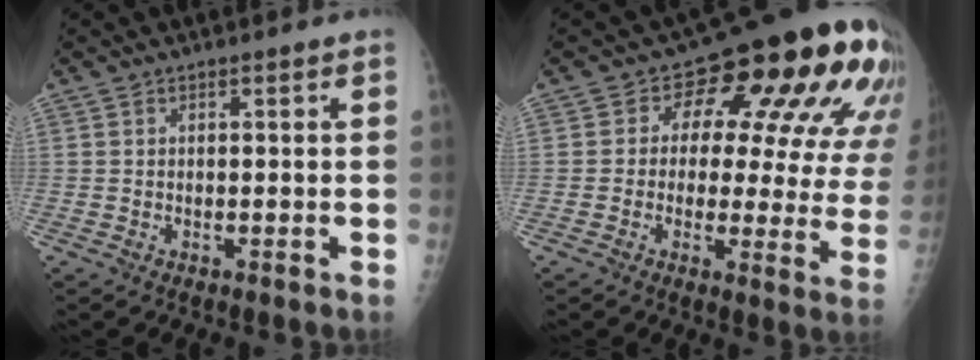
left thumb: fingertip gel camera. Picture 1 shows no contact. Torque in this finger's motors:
{"motor_torque": [0.27, 0.70, 0.24, 0.00, 0.12]}